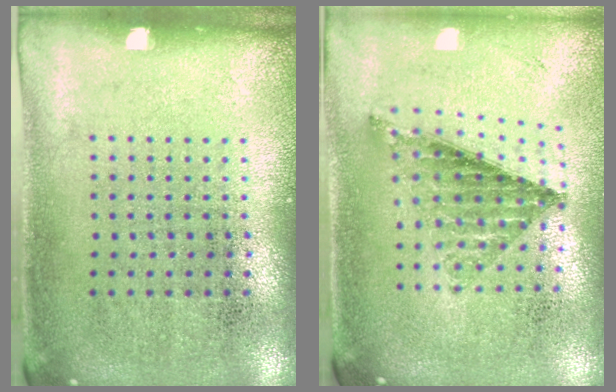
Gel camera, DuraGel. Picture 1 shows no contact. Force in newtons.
{"total": 0.9, "press": 0.9, "slide": 0.0}